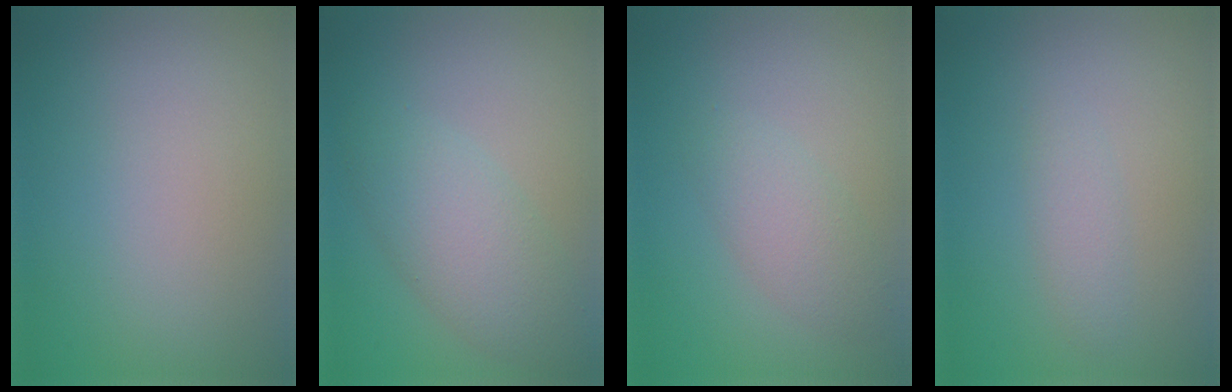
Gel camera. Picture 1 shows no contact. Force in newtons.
{"total": 4.1, "press": 4.1, "slide": 0.2}
{"total": 2.5, "press": 2.5, "slide": 0.0}
{"total": 1.4, "press": 1.4, "slide": 0.0}